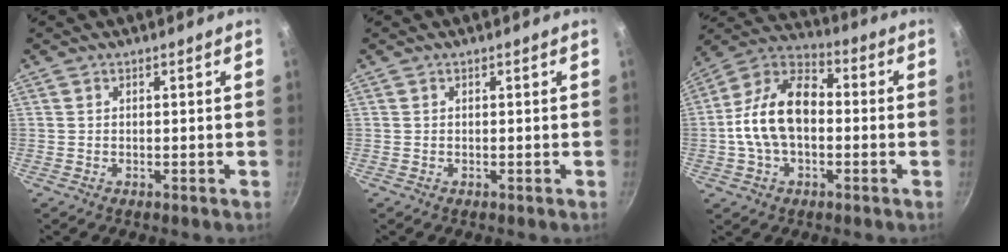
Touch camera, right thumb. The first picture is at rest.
{"total": 0.0}
{"total": 15.3, "force": [-1.1, 9.8, 11.7], "torque": [-0.186, 0.043, -0.039]}